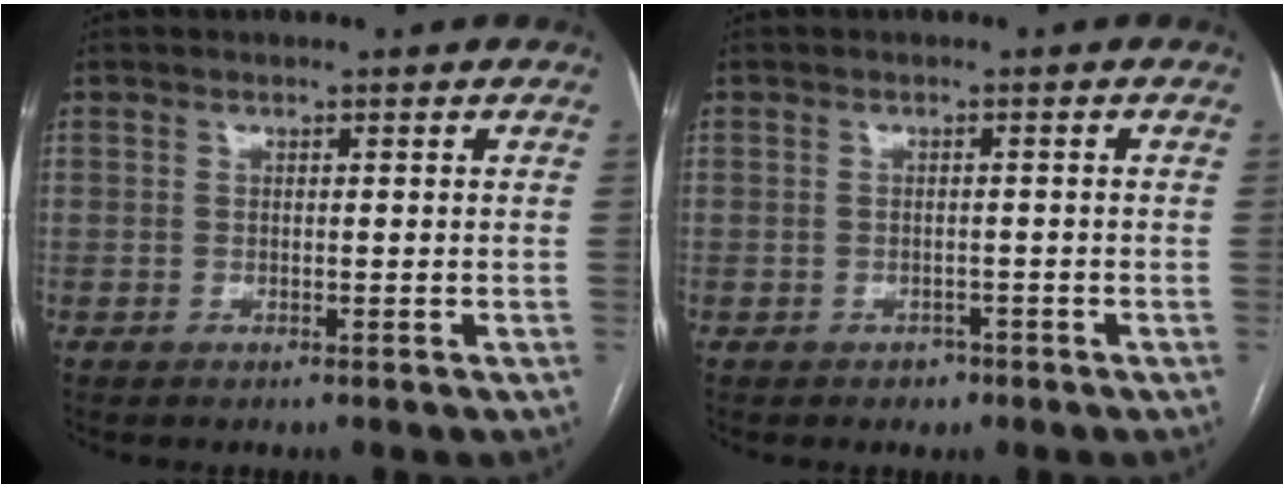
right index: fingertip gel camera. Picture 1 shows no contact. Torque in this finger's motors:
{"motor_torque": [-0.08, 0.04, 0.03, 0.00]}